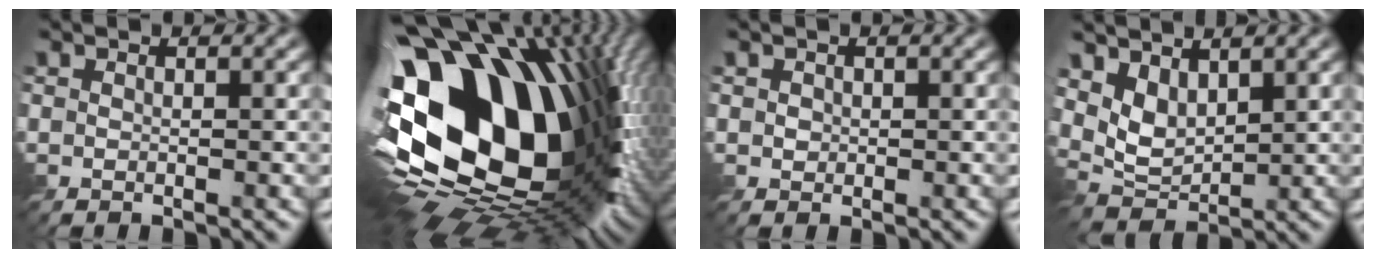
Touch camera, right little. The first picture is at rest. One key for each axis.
{"total": 21.8, "fx": 0.5, "fy": 12.0, "fz": 18.1, "tx": -0.317, "ty": -0.065, "tz": 0.021}
{"total": 0.7, "fx": 0.1, "fy": 0.7, "fz": 0.1, "tx": -0.003, "ty": -0.001, "tz": 0.001}
{"total": 4.4, "fx": 2.1, "fy": 2.5, "fz": 2.9, "tx": -0.065, "ty": -0.007, "tz": 0.036}